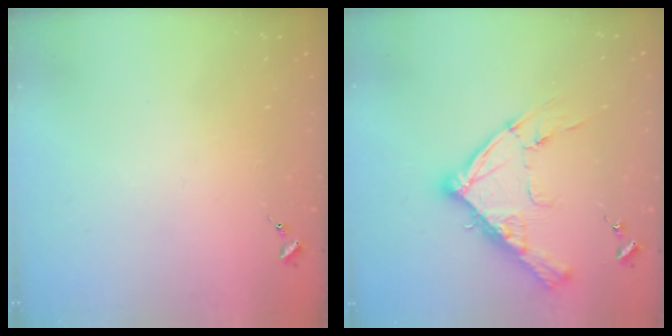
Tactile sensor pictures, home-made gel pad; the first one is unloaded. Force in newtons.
{"total": 16.4, "press": 16.3, "slide": 1.4}